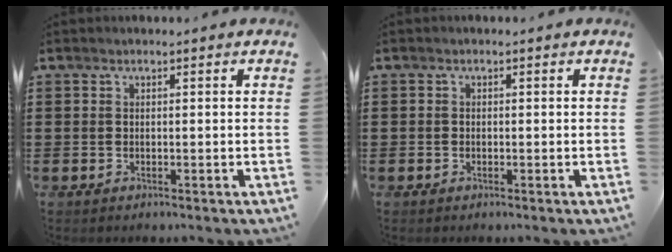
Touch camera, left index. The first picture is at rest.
{"total": 0.6, "force": [-0.4, 0.4, 0.0], "torque": [-0.002, 0.002, -0.009]}